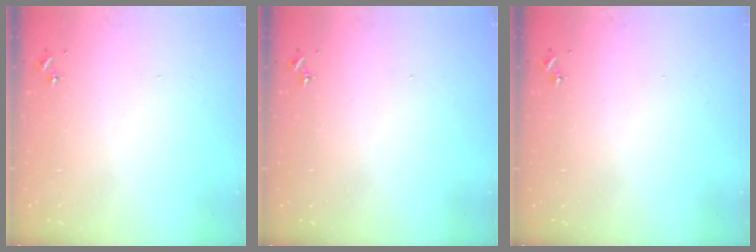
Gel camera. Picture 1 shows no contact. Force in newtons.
{"total": 0.0}
{"total": 0.0}